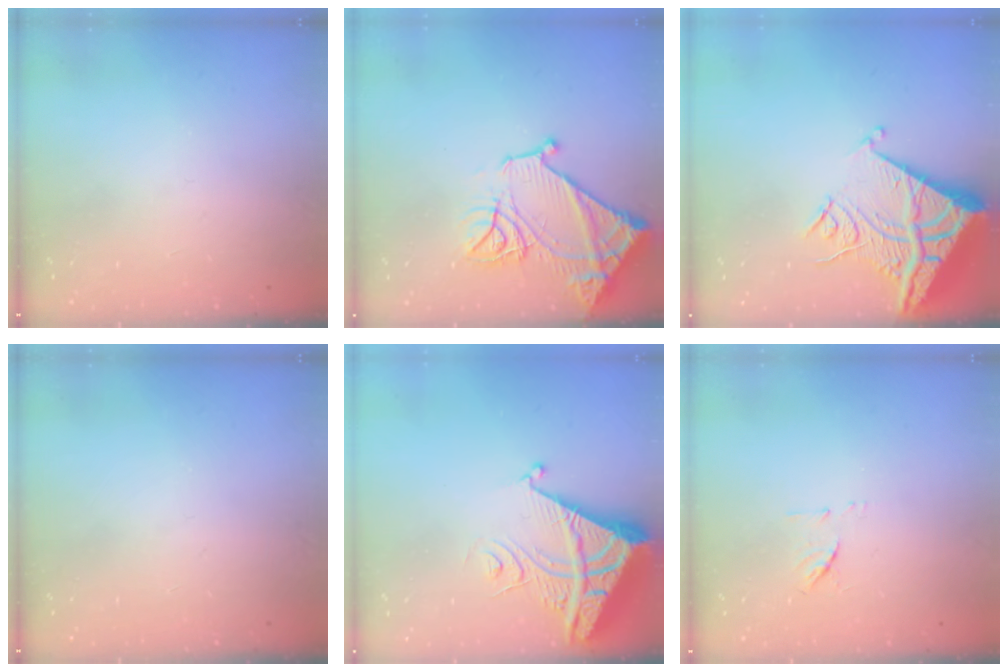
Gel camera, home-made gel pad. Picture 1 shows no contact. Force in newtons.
{"total": 15.8, "press": 15.7, "slide": 1.5}
{"total": 16.7, "press": 16.6, "slide": 1.8}
{"total": 0.0}
{"total": 8.5, "press": 8.4, "slide": 0.9}
{"total": 6.8, "press": 6.6, "slide": 1.2}